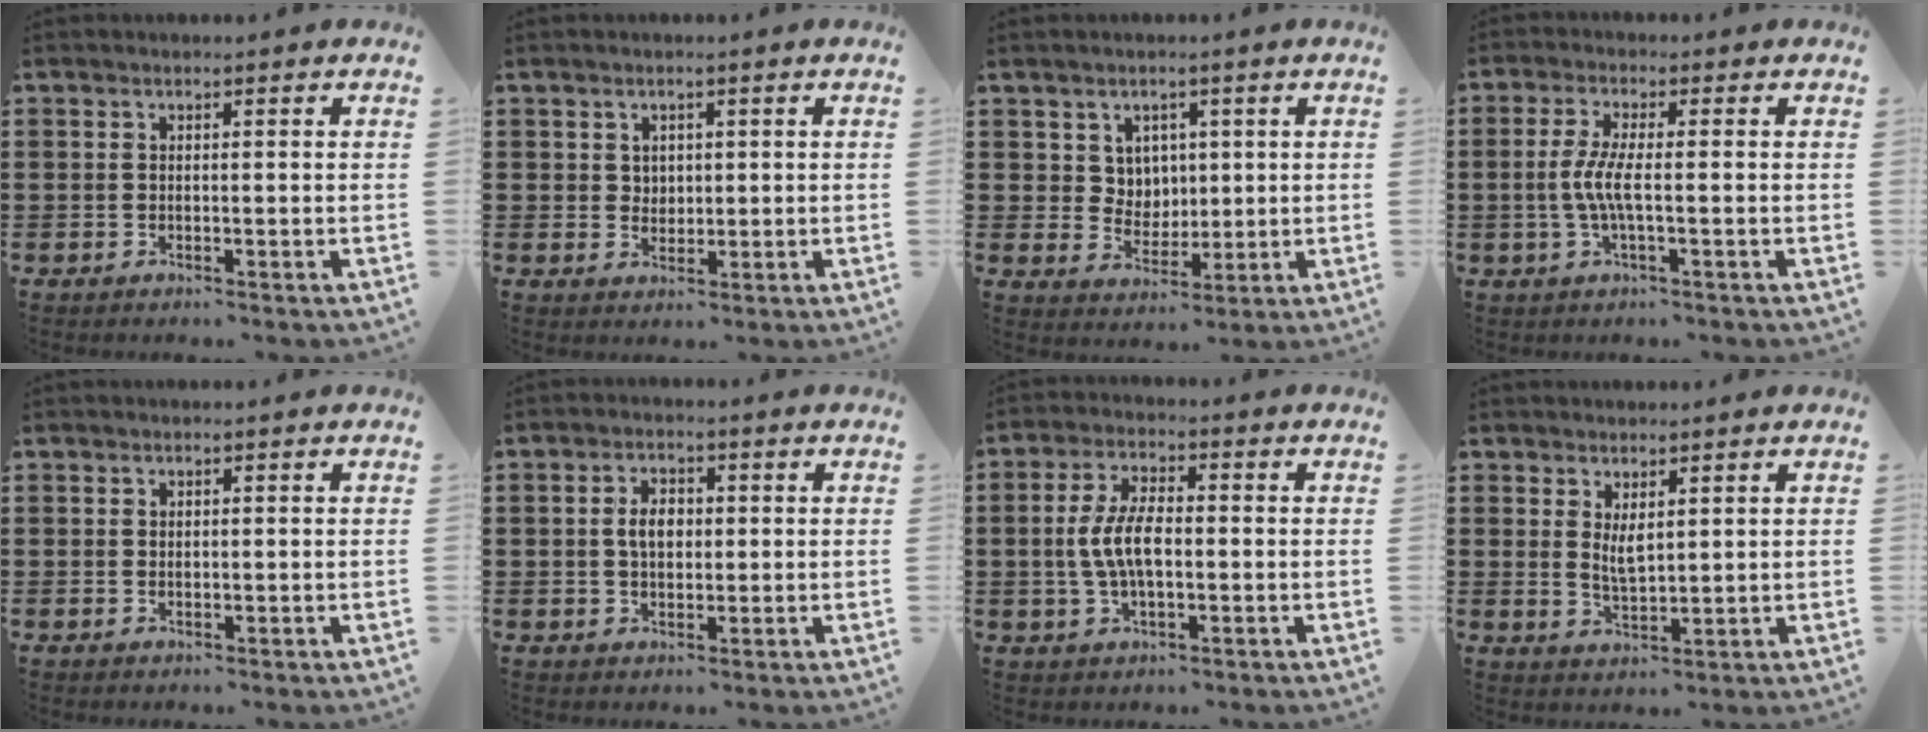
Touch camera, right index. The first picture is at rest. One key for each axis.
{"total": 2.1, "fx": 1.1, "fy": 1.7, "fz": 0.4, "tx": -0.013, "ty": 0.007, "tz": 0.020}
{"total": 4.5, "fx": 2.1, "fy": 3.9, "fz": 0.8, "tx": -0.036, "ty": 0.008, "tz": 0.038}
{"total": 4.7, "fx": -0.7, "fy": 0.5, "fz": 4.6, "tx": -0.112, "ty": -0.012, "tz": -0.025}
{"total": 0.6, "fx": 0.3, "fy": 0.5, "fz": 0.1, "tx": -0.004, "ty": 0.004, "tz": 0.005}
{"total": 3.8, "fx": 0.3, "fy": 2.4, "fz": 2.9, "tx": -0.053, "ty": 0.007, "tz": 0.002}
{"total": 7.0, "fx": -0.4, "fy": 3.1, "fz": 6.2, "tx": -0.141, "ty": -0.002, "tz": -0.015}
{"total": 3.3, "fx": 1.3, "fy": 1.3, "fz": 2.8, "tx": -0.048, "ty": -0.002, "tz": 0.022}